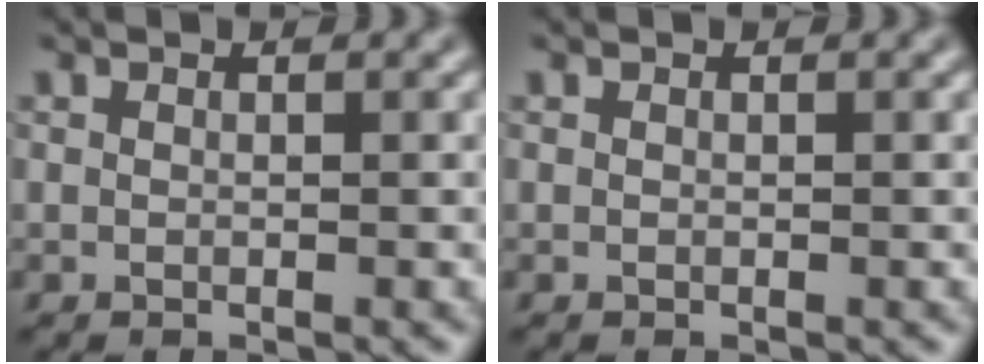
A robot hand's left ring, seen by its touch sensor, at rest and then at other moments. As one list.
[{"total": 0.0}]